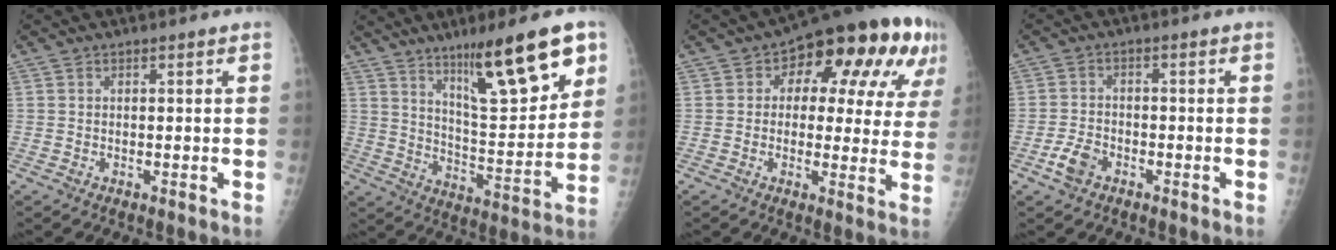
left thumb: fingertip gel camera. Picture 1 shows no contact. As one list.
[{"total": 19.3, "force": [11.0, 4.4, 15.3], "torque": [-0.201, -0.051, 0.183]}, {"total": 19.1, "force": [7.4, 9.9, 14.6], "torque": [-0.136, 0.012, 0.087]}, {"total": 4.4, "force": [-2.5, 2.7, 2.4], "torque": [-0.047, 0.015, -0.047]}]